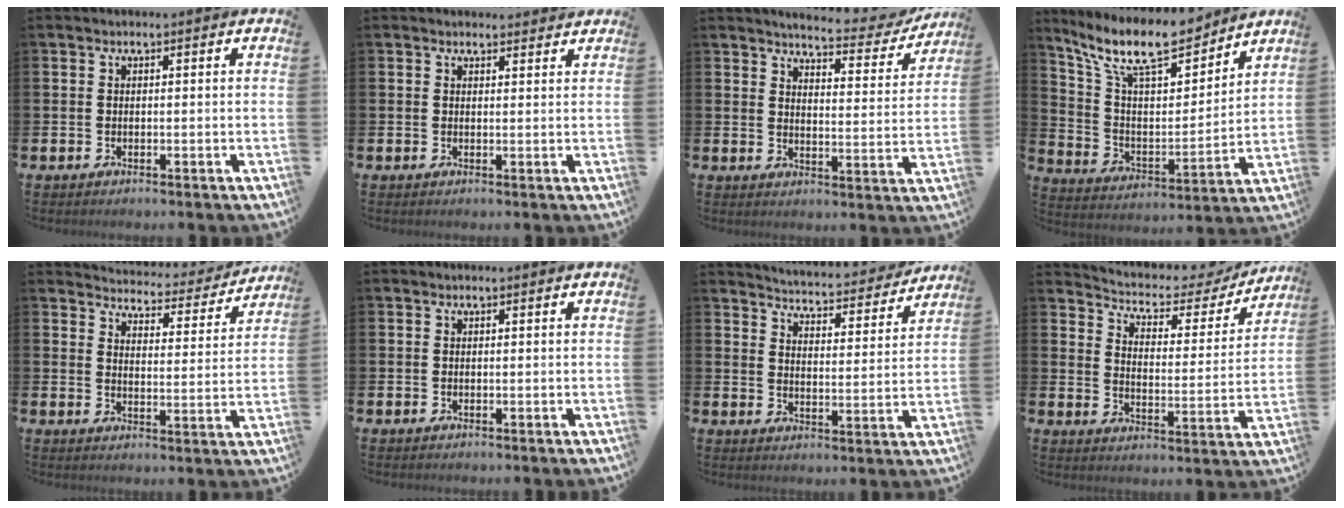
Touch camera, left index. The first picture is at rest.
{"total": 1.5, "force": [1.4, 0.5, 0.0], "torque": [0.006, -0.004, 0.024]}
{"total": 4.8, "force": [4.6, 0.8, 1.1], "torque": [-0.029, -0.036, 0.072]}
{"total": 13.0, "force": [11.0, 3.6, 5.9], "torque": [-0.146, -0.063, 0.195]}
{"total": 4.1, "force": [4.0, 0.8, 0.3], "torque": [-0.025, -0.038, 0.063]}
{"total": 0.0}
{"total": 4.9, "force": [4.8, 0.4, 0.5], "torque": [-0.027, -0.043, 0.078]}
{"total": 4.8, "force": [4.3, 2.0, 1.1], "torque": [-0.044, -0.037, 0.063]}